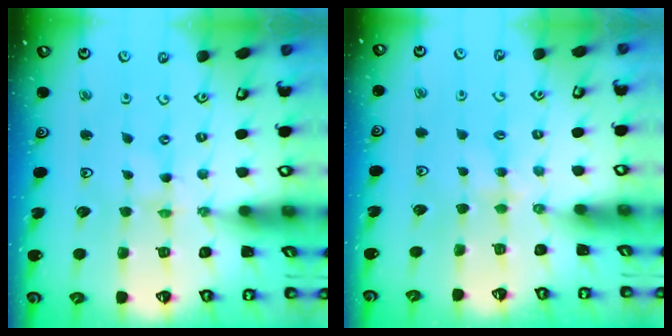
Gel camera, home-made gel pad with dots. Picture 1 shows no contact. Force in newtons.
{"total": 3.8, "press": 3.8, "slide": 0.6}